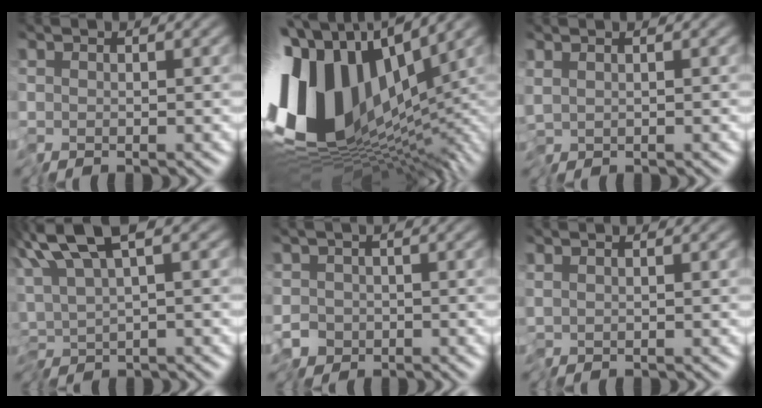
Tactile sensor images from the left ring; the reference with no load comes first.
{"total": 15.6, "force": [1.4, 9.9, 11.9], "torque": [-0.262, 0.019, 0.021]}
{"total": 1.0, "force": [0.1, 0.5, 0.9], "torque": [-0.021, -0.001, 0.002]}
{"total": 5.7, "force": [1.5, 1.9, 5.2], "torque": [-0.094, 0.010, 0.013]}
{"total": 2.7, "force": [-1.5, 2.1, 0.6], "torque": [-0.010, 0.000, -0.042]}
{"total": 0.0}